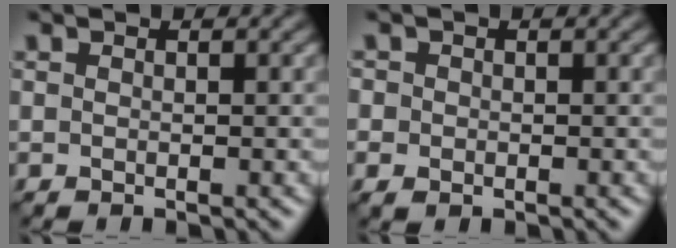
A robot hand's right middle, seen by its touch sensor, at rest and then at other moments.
{"total": 1.5, "force": [-0.2, 1.4, 0.5], "torque": [-0.006, -0.006, -0.006]}